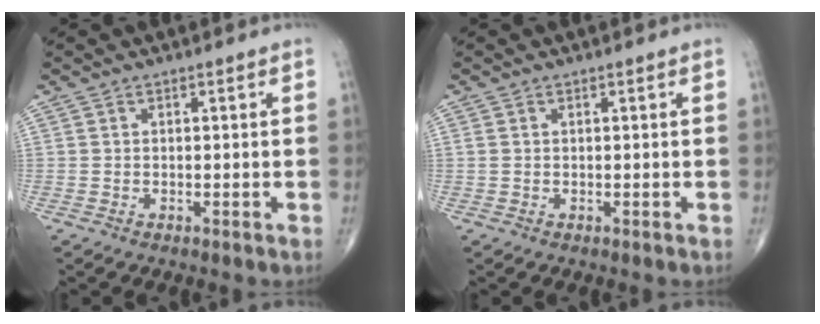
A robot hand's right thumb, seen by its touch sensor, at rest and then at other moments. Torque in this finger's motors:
{"motor_torque": [-0.18, -0.39, 0.06, 0.19, -0.07]}